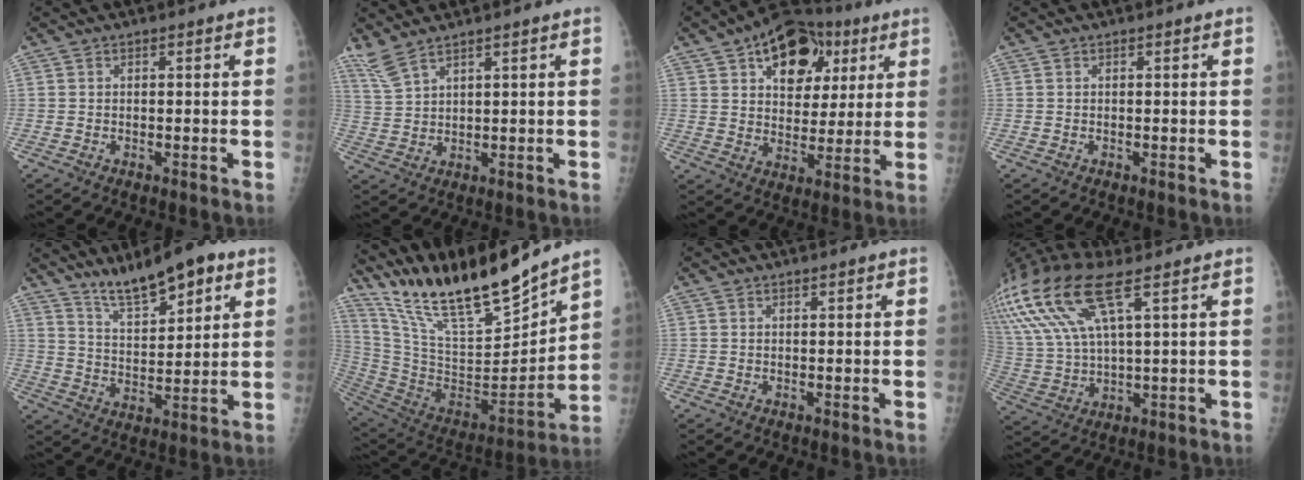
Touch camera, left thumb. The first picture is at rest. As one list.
[{"total": 4.4, "force": [3.7, 0.7, 2.2], "torque": [-0.054, -0.011, 0.088]}, {"total": 16.7, "force": [7.4, 10.6, 10.4], "torque": [-0.102, -0.007, 0.115]}, {"total": 0.0}, {"total": 11.6, "force": [7.9, 3.5, 7.7], "torque": [-0.111, -0.040, 0.140]}, {"total": 24.0, "force": [20.7, 3.2, 11.8], "torque": [-0.170, -0.107, 0.376]}, {"total": 0.5, "force": [0.4, 0.1, 0.3], "torque": [-0.005, -0.001, 0.005]}, {"total": 22.9, "force": [11.6, 8.9, 17.6], "torque": [-0.428, 0.009, 0.227]}]